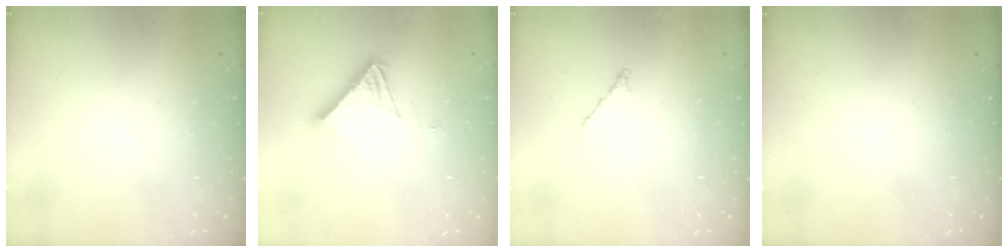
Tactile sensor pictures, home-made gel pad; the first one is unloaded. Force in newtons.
{"total": 11.7, "press": 11.6, "slide": 1.5}
{"total": 0.5, "press": 0.4, "slide": 0.3}
{"total": 0.0}